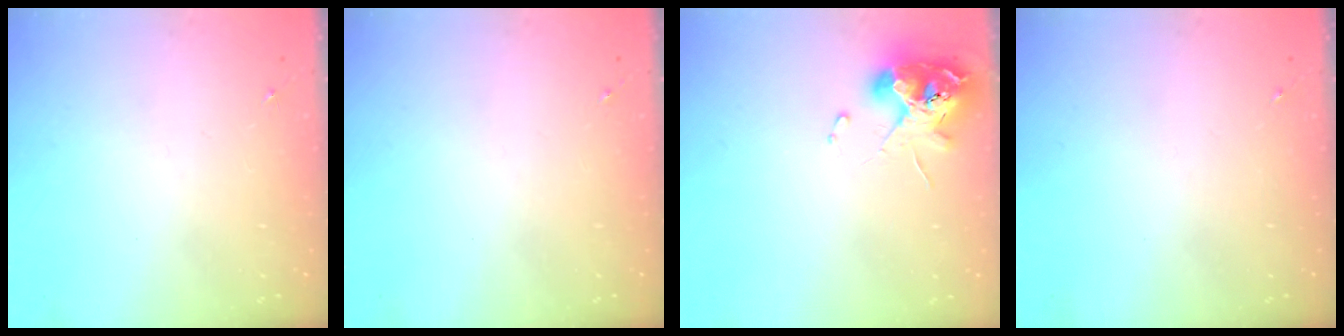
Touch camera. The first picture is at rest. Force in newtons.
{"total": 0.0}
{"total": 10.9, "press": 10.8, "slide": 1.8}
{"total": 0.0}